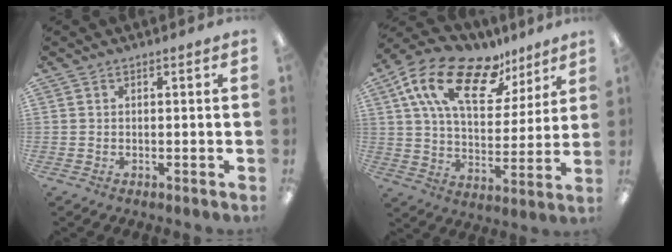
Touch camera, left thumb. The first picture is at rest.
{"total": 20.1, "force": [12.4, 9.7, 12.6], "torque": [-0.225, -0.055, 0.218]}